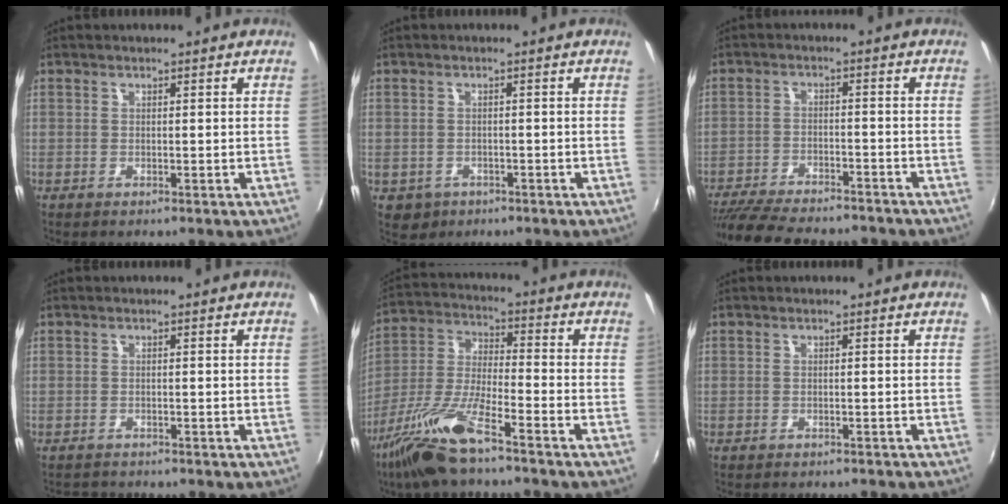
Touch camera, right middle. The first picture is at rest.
{"total": 3.8, "force": [-1.5, 3.3, 1.1], "torque": [-0.032, -0.004, -0.016]}
{"total": 17.7, "force": [-15.3, 4.4, 7.7], "torque": [-0.163, -0.028, -0.230]}
{"total": 3.5, "force": [-3.3, 1.0, 0.5], "torque": [-0.020, -0.010, -0.055]}
{"total": 13.4, "force": [-9.4, 1.8, 9.4], "torque": [-0.203, -0.015, -0.188]}
{"total": 3.8, "force": [-3.4, 1.0, 1.2], "torque": [-0.030, -0.014, -0.048]}